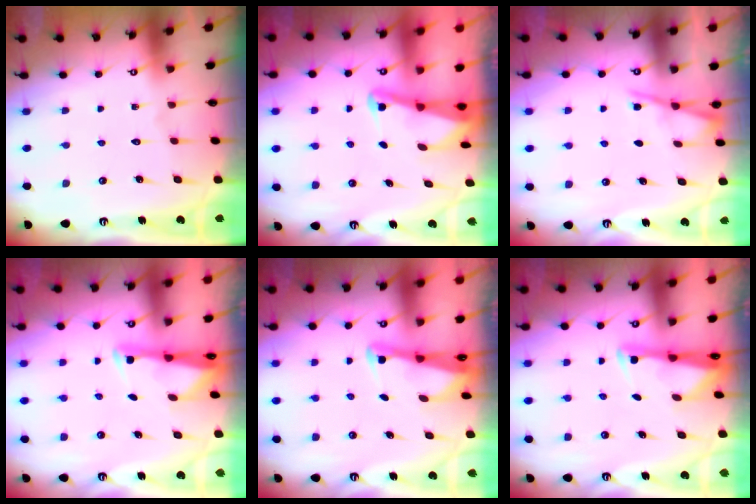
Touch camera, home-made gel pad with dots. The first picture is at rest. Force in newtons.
{"total": 2.0, "press": 2.0, "slide": 0.3}
{"total": 3.6, "press": 3.6, "slide": 0.5}
{"total": 2.6, "press": 2.6, "slide": 0.4}
{"total": 2.6, "press": 2.6, "slide": 0.2}
{"total": 2.7, "press": 2.7, "slide": 0.4}